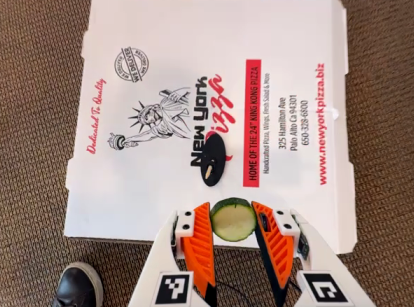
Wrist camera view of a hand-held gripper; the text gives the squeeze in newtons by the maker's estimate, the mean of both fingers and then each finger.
{"total": 8.3, "left": 8.0, "right": 8.6}